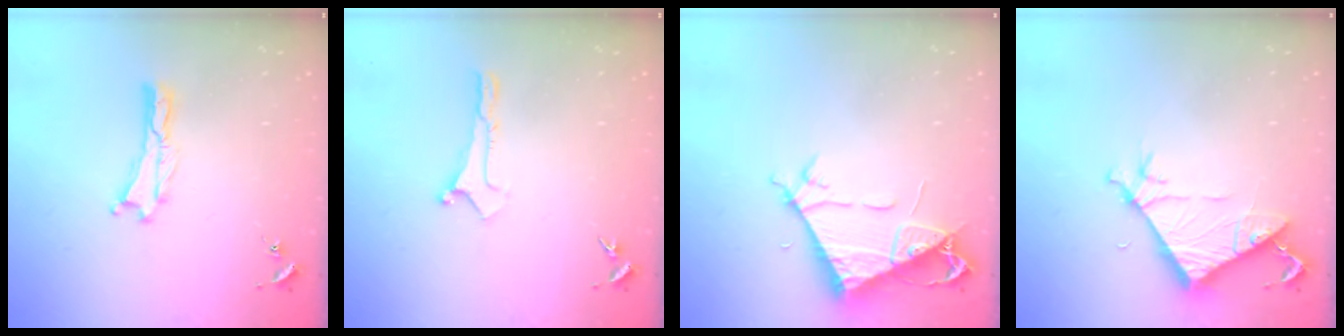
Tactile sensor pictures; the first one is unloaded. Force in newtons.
{"total": 0.0}
{"total": 7.5, "press": 7.5, "slide": 0.7}
{"total": 7.2, "press": 7.1, "slide": 0.4}